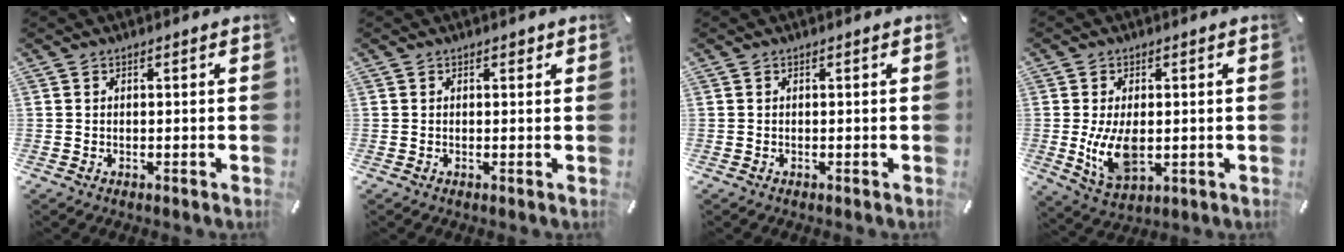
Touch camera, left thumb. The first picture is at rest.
{"total": 0.7, "force": [0.4, 0.5, 0.4], "torque": [0.000, 0.000, 0.006]}
{"total": 0.0}
{"total": 9.2, "force": [-0.5, 5.4, 7.4], "torque": [-0.157, -0.014, -0.012]}